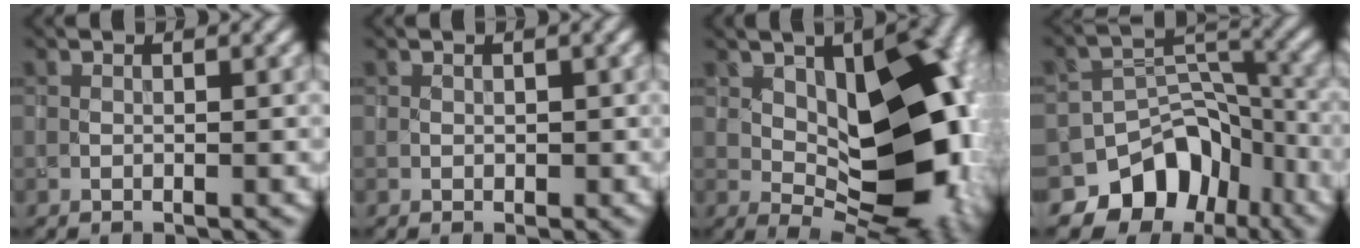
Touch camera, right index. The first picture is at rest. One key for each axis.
{"total": 0.7, "fx": 0.0, "fy": 0.7, "fz": 0.3, "tx": -0.005, "ty": -0.005, "tz": 0.001}
{"total": 14.1, "fx": 1.3, "fy": 7.6, "fz": 11.8, "tx": -0.161, "ty": -0.003, "tz": 0.026}
{"total": 8.7, "fx": -5.6, "fy": 5.9, "fz": 3.2, "tx": -0.025, "ty": 0.000, "tz": -0.089}